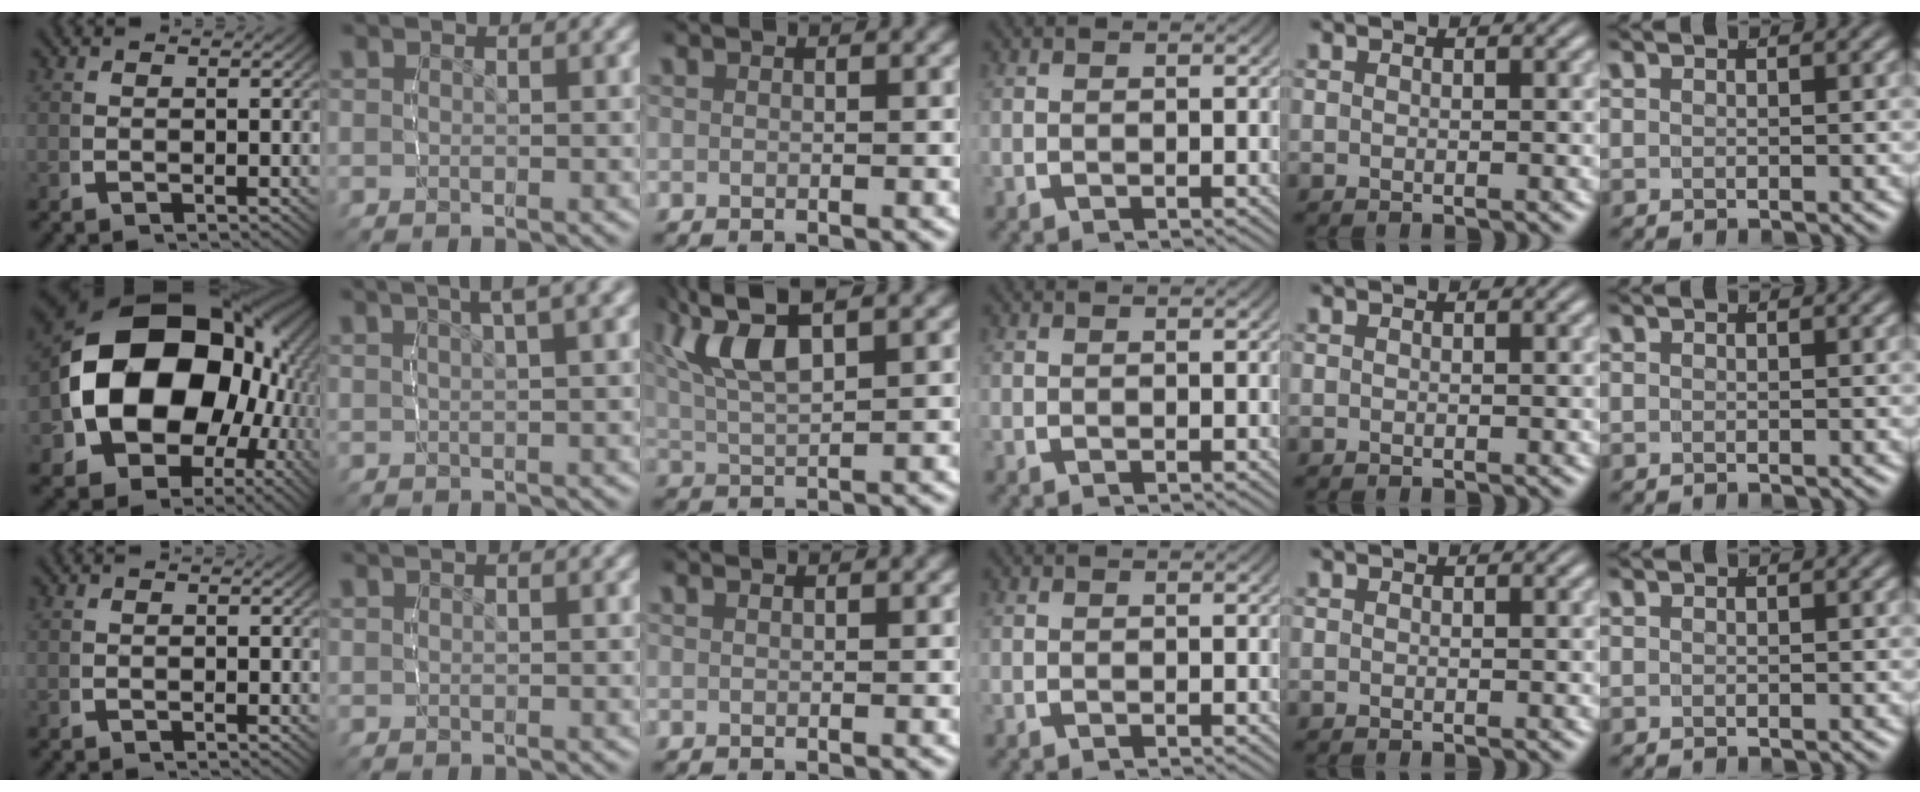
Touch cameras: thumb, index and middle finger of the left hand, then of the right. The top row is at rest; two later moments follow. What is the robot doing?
{"motion": "lift_and_place", "object": "glasses"}